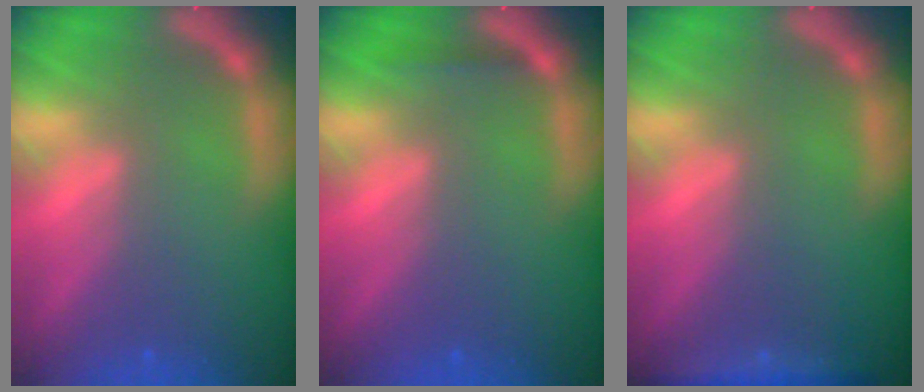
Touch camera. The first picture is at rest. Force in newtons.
{"total": 0.9}
{"total": 2.4}